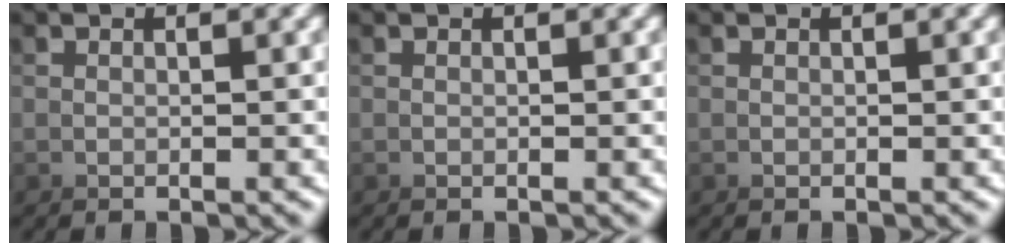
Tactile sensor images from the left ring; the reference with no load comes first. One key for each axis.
{"total": 0.0}
{"total": 4.4, "fx": 1.2, "fy": -3.1, "fz": -2.9, "tx": 0.049, "ty": 0.021, "tz": 0.009}